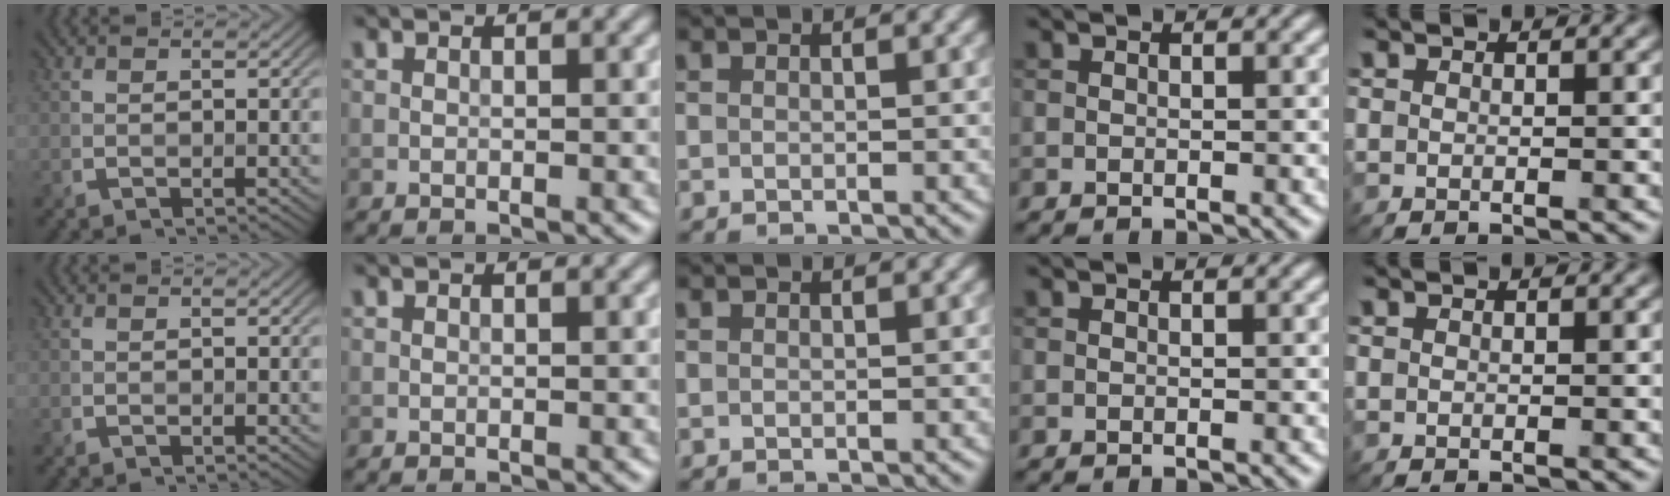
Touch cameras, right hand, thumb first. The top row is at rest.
{}